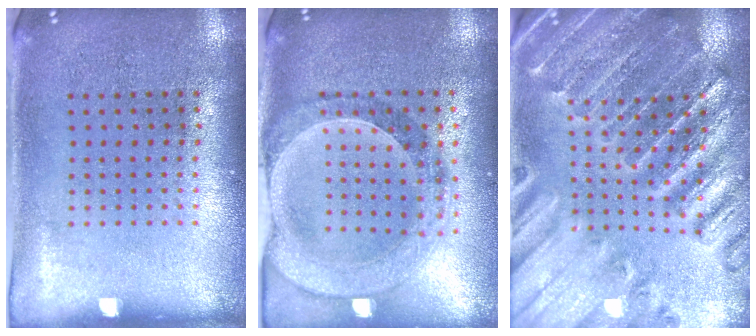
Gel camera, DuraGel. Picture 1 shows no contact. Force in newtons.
{"total": 1.5, "press": 1.5, "slide": 0.3}
{"total": 2.7, "press": 2.7, "slide": 0.4}